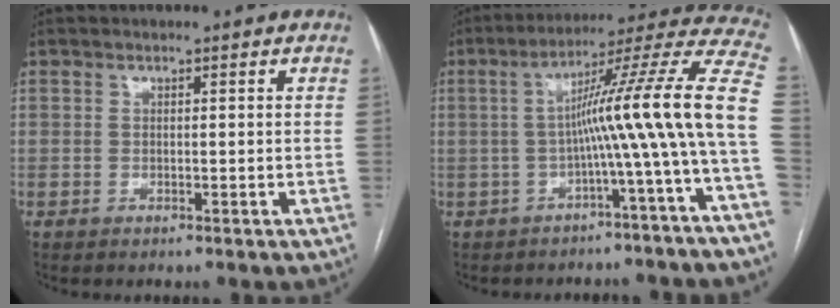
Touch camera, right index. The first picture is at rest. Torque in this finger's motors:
{"motor_torque": [1.36, -0.32, 0.72, 0.19]}